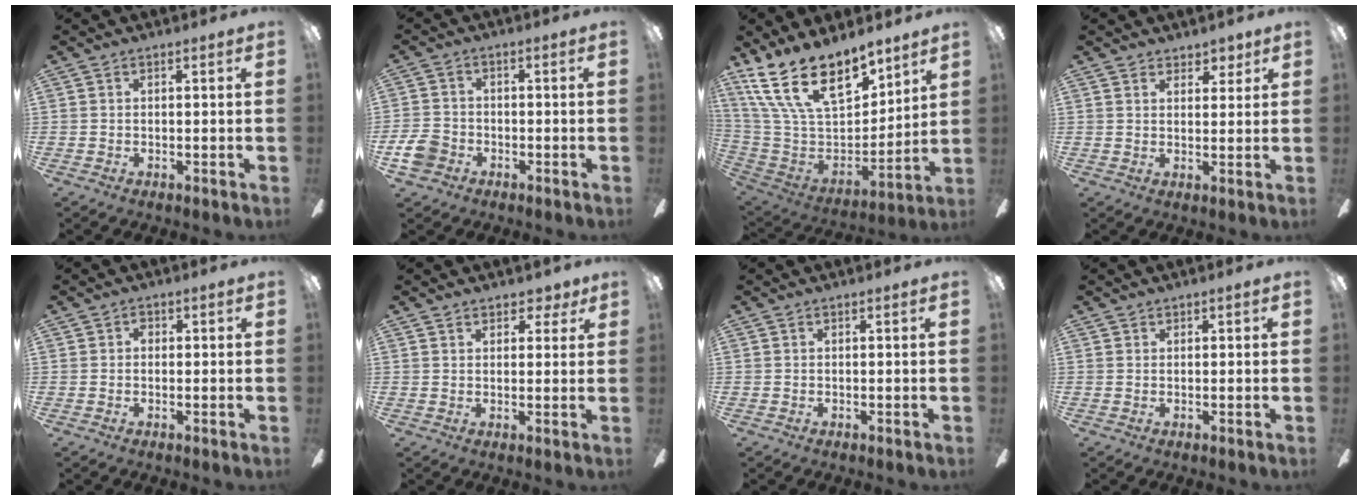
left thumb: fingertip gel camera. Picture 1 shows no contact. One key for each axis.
{"total": 6.2, "fx": -2.8, "fy": 4.9, "fz": 2.7, "tx": -0.067, "ty": 0.019, "tz": -0.052}
{"total": 22.0, "fx": 14.0, "fy": 11.0, "fz": 12.9, "tx": -0.244, "ty": -0.092, "tz": 0.257}
{"total": 3.8, "fx": 3.0, "fy": 2.1, "fz": 0.8, "tx": 0.000, "ty": -0.013, "tz": 0.051}
{"total": 1.3, "fx": -0.1, "fy": 1.2, "fz": 0.6, "tx": -0.003, "ty": 0.004, "tz": -0.005}
{"total": 3.6, "fx": 2.5, "fy": 2.2, "fz": 1.3, "tx": -0.009, "ty": -0.004, "tz": 0.042}
{"total": 0.0}
{"total": 0.8, "fx": 0.7, "fy": 0.4, "fz": 0.0, "tx": 0.008, "ty": -0.003, "tz": 0.011}